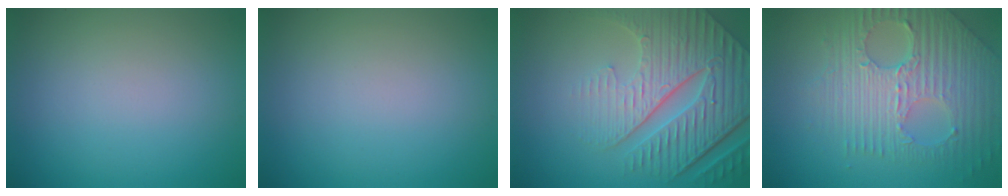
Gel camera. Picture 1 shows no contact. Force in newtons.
{"total": 0.0}
{"total": 8.6, "press": 6.1, "slide": 6.1}
{"total": 7.8, "press": 5.2, "slide": 5.8}